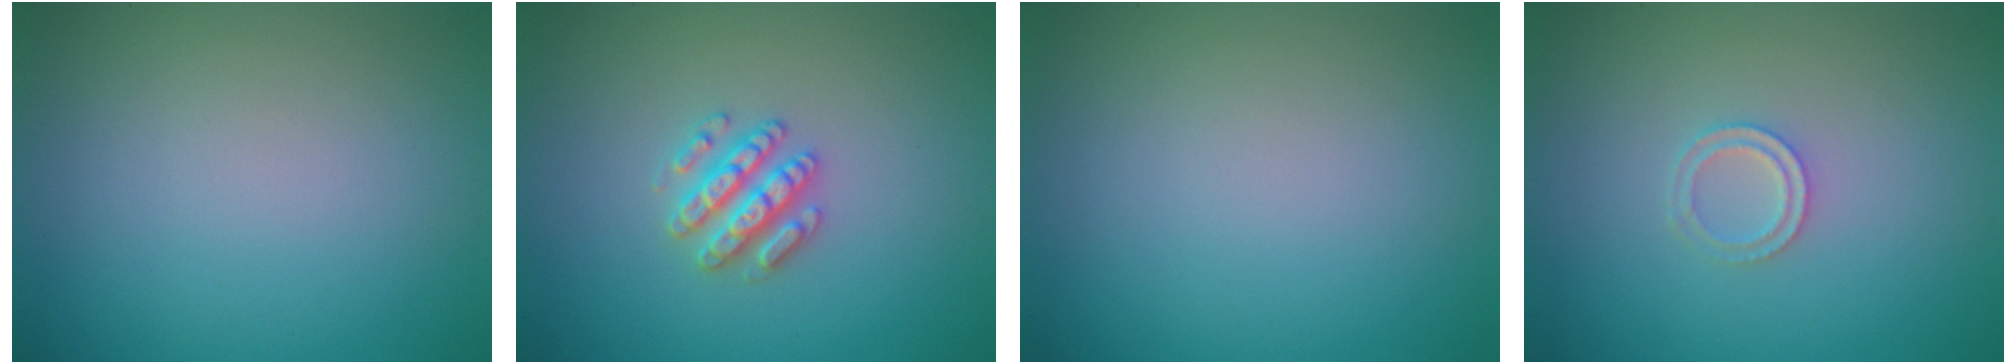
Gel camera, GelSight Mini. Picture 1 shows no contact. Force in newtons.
{"total": 2.9, "press": 2.8, "slide": 0.5}
{"total": 0.0}
{"total": 1.4, "press": 1.4, "slide": 0.3}